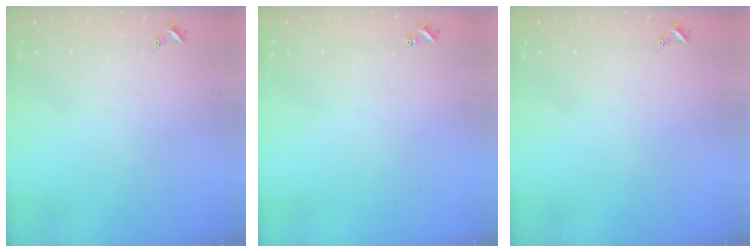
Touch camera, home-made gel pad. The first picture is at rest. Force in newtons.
{"total": 1.0, "press": 1.0, "slide": 0.2}
{"total": 0.0}